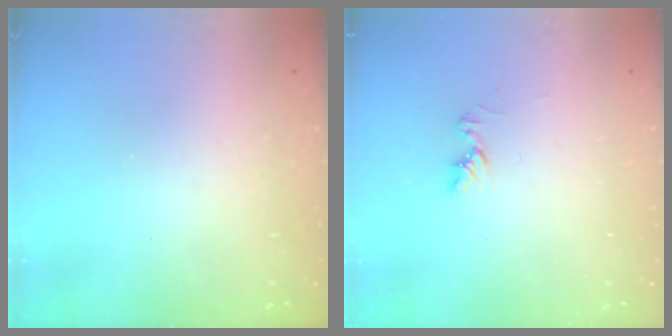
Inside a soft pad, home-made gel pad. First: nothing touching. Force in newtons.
{"total": 6.4, "press": 6.3, "slide": 0.7}